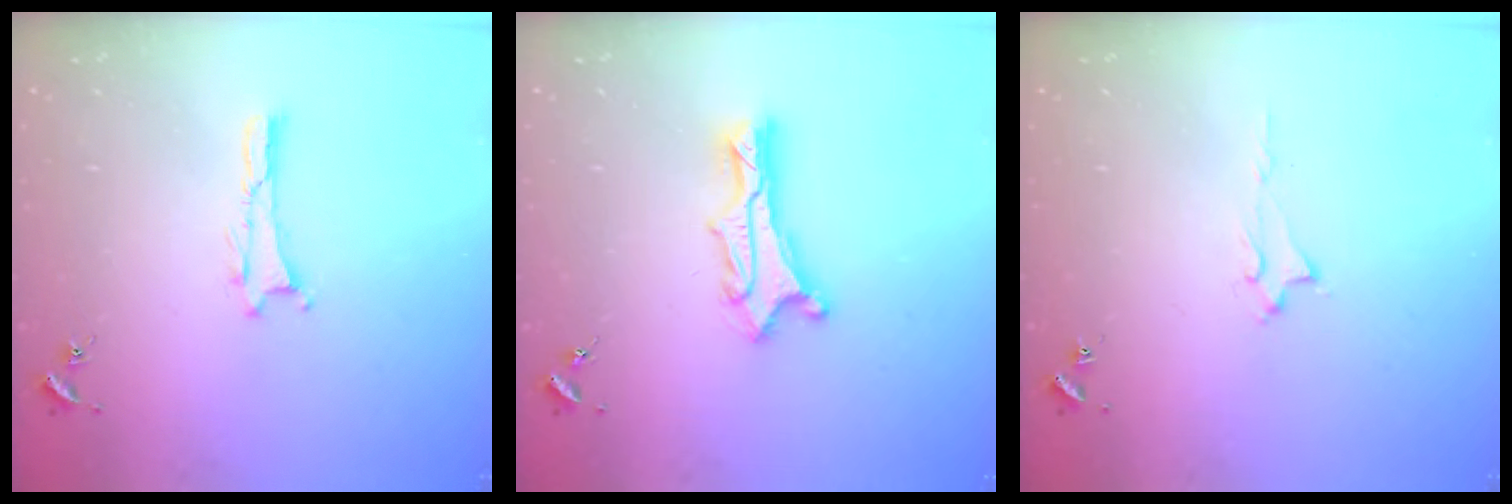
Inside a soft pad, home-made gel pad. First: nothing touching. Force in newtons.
{"total": 3.0, "press": 3.0, "slide": 0.2}
{"total": 1.6, "press": 1.6, "slide": 0.2}